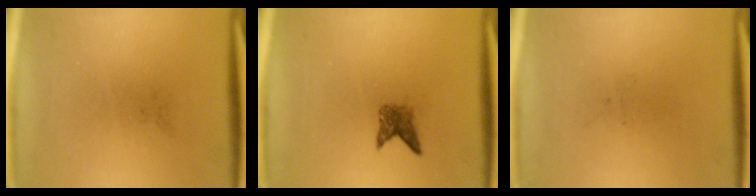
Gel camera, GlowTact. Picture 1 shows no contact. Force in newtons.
{"total": 2.1}
{"total": 0.0}